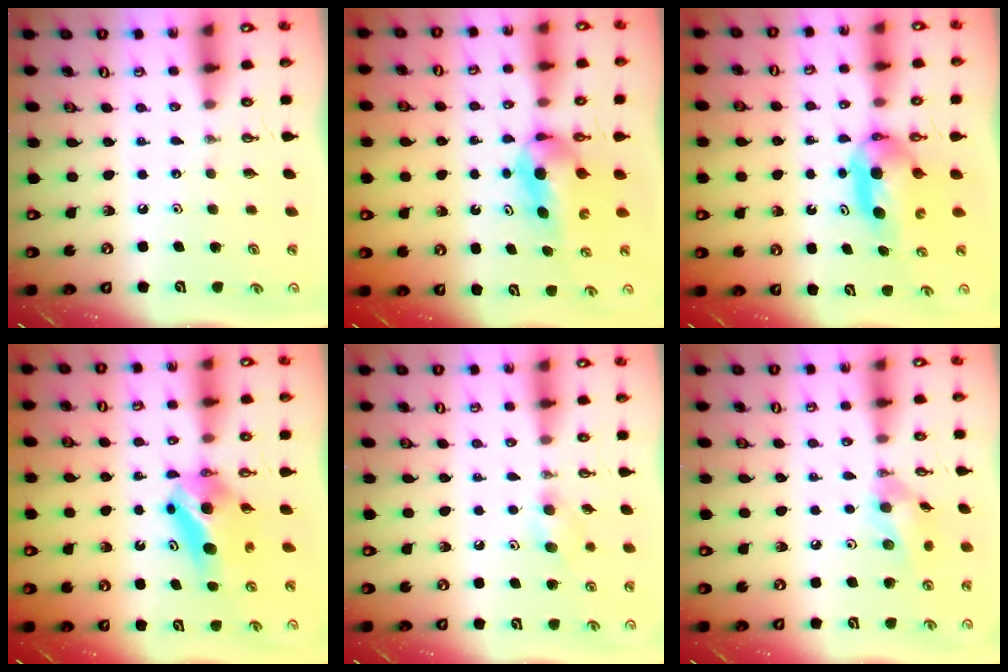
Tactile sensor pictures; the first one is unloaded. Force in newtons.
{"total": 5.9, "press": 4.5, "slide": 3.8}
{"total": 9.1, "press": 4.7, "slide": 7.8}
{"total": 6.6, "press": 5.9, "slide": 3.0}
{"total": 5.7, "press": 5.7, "slide": 0.5}
{"total": 10.2, "press": 10.1, "slide": 1.8}